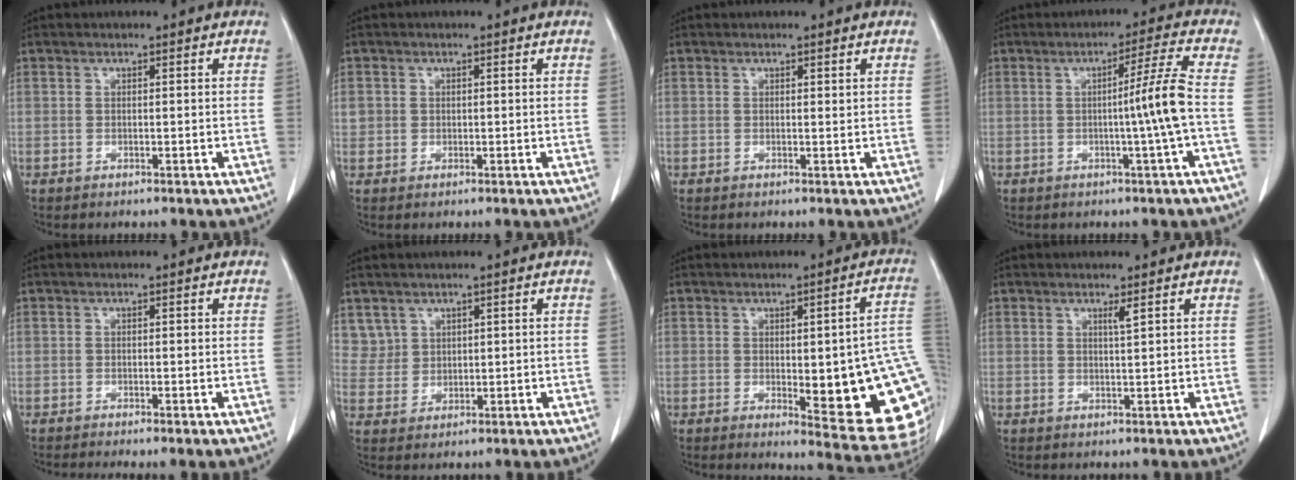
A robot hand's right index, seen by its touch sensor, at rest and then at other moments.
{"total": 1.6, "force": [0.2, 1.6, 0.3], "torque": [0.002, 0.006, 0.004]}
{"total": 0.0}
{"total": 6.4, "force": [-0.9, -2.1, 5.9], "torque": [-0.089, 0.002, -0.013]}
{"total": 1.5, "force": [-1.0, 0.1, 1.2], "torque": [-0.019, -0.004, -0.019]}
{"total": 3.6, "force": [2.3, 2.8, -0.2], "torque": [0.013, 0.003, 0.047]}
{"total": 19.4, "force": [-1.8, 4.1, 18.9], "torque": [-0.153, 0.004, -0.003]}
{"total": 0.8, "force": [0.4, -0.2, 0.7], "torque": [-0.017, -0.004, 0.010]}